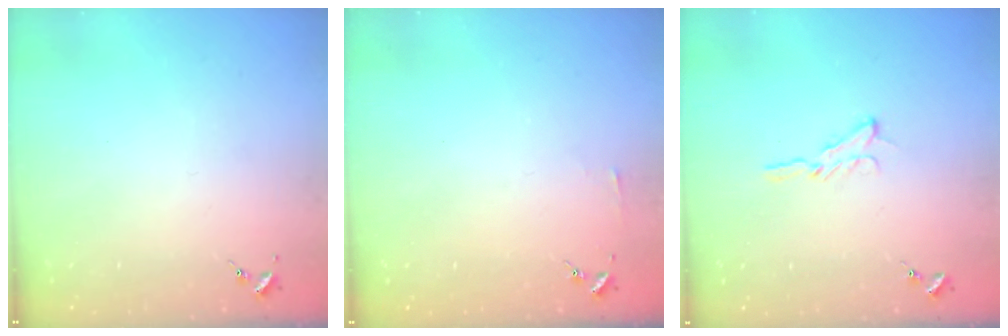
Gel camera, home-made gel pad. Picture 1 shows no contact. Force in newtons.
{"total": 2.8, "press": 2.8, "slide": 0.3}
{"total": 5.3, "press": 5.2, "slide": 0.5}